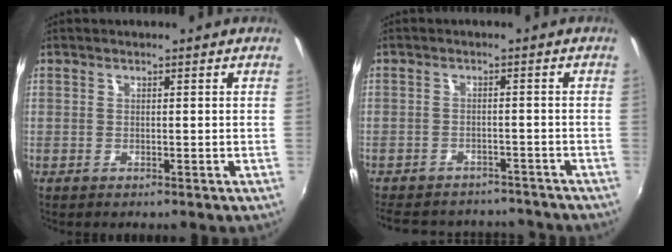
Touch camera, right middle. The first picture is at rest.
{"total": 15.7, "force": [-13.5, 6.0, 5.3], "torque": [-0.123, 0.004, -0.179]}